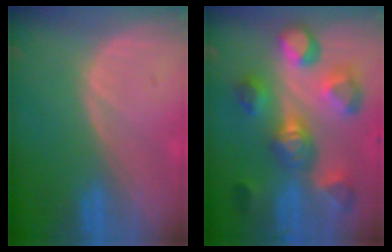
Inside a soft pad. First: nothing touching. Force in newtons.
{"total": 11.0, "press": 10.0, "slide": 4.6}